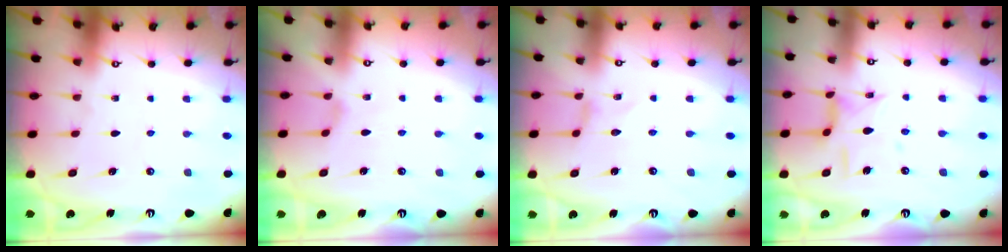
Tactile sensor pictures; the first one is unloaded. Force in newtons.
{"total": 0.7, "press": 0.6, "slide": 0.3}
{"total": 0.0}
{"total": 8.2, "press": 8.2, "slide": 0.5}